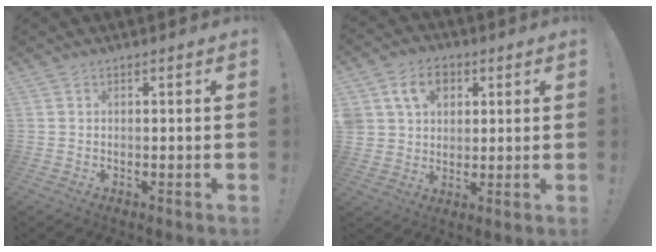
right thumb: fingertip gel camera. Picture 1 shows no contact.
{"total": 10.4, "force": [4.7, 8.1, 4.6], "torque": [-0.078, -0.004, 0.092]}